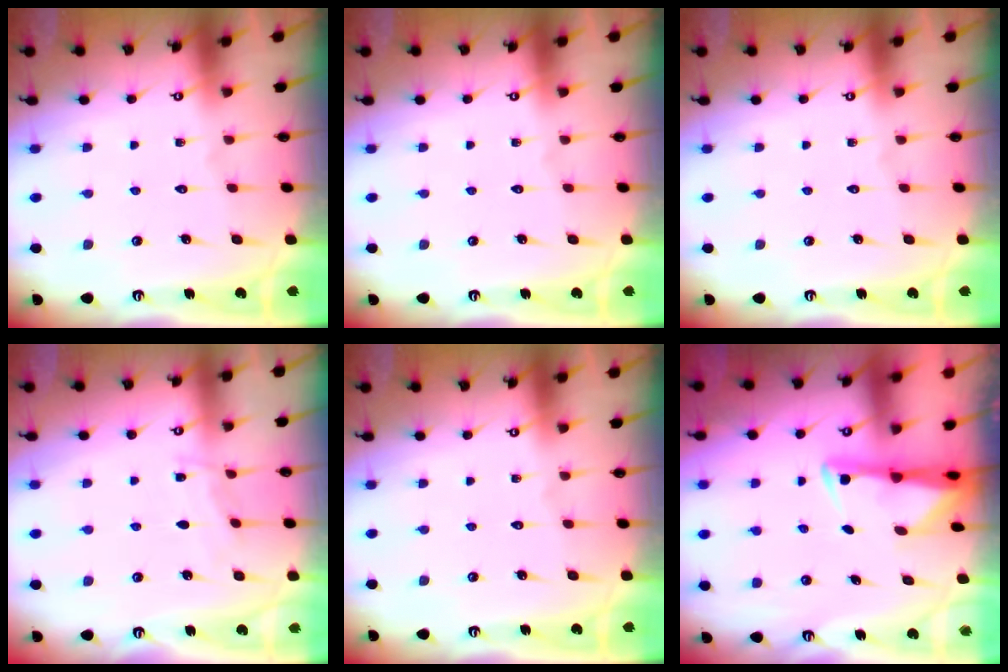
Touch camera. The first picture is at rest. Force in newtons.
{"total": 0.0}
{"total": 0.0}
{"total": 4.0, "press": 4.0, "slide": 0.4}
{"total": 0.0}
{"total": 3.0, "press": 2.9, "slide": 0.5}